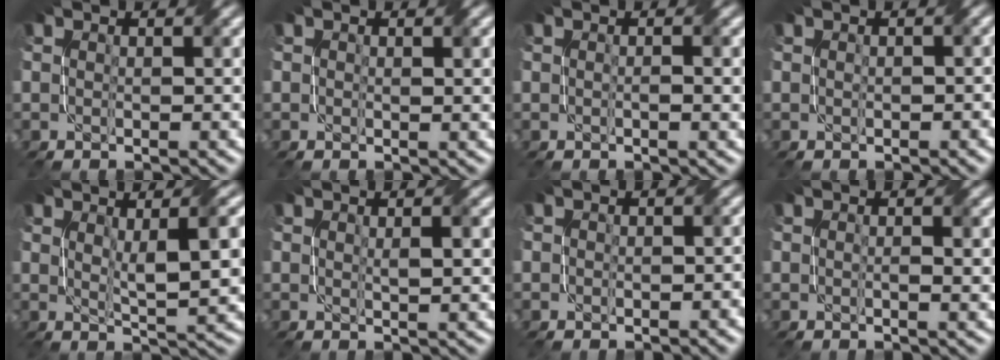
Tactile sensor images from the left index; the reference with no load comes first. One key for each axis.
{"total": 1.4, "fx": 0.6, "fy": 0.7, "fz": 1.1, "tx": -0.011, "ty": -0.001, "tz": 0.011}
{"total": 1.0, "fx": -0.1, "fy": 0.3, "fz": 1.0, "tx": -0.017, "ty": -0.002, "tz": 0.000}
{"total": 0.6, "fx": 0.0, "fy": 0.5, "fz": 0.3, "tx": -0.006, "ty": 0.001, "tz": 0.002}
{"total": 6.1, "fx": 1.6, "fy": 1.4, "fz": 5.7, "tx": -0.078, "ty": -0.002, "tz": 0.030}
{"total": 1.9, "fx": 0.5, "fy": 0.5, "fz": 1.8, "tx": -0.025, "ty": 0.001, "tz": 0.013}
{"total": 1.2, "fx": 0.0, "fy": 1.0, "fz": 0.6, "tx": -0.007, "ty": -0.005, "tz": -0.002}
{"total": 1.2, "fx": 0.2, "fy": 0.3, "fz": 1.1, "tx": -0.020, "ty": -0.002, "tz": 0.005}